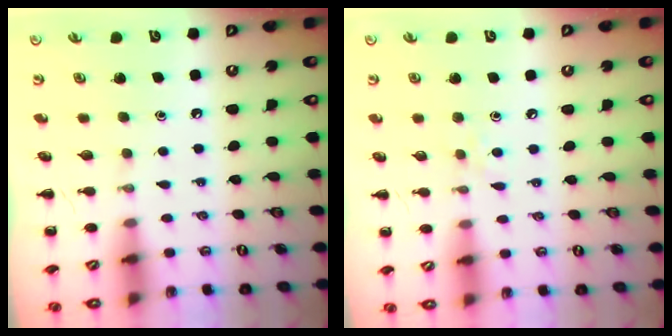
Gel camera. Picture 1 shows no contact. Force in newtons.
{"total": 4.1, "press": 3.8, "slide": 1.5}